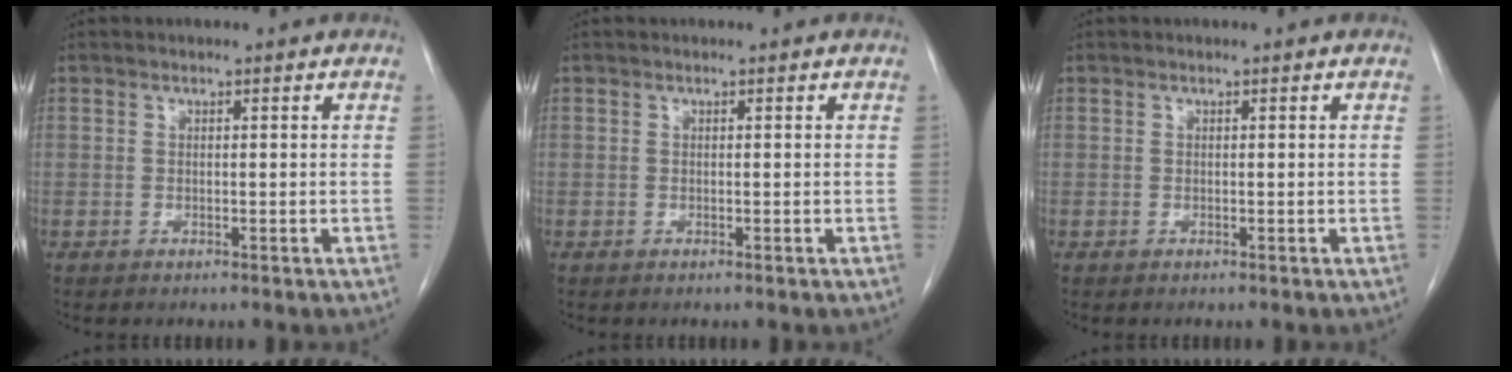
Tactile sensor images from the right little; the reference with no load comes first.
{"total": 0.0}
{"total": 0.0}